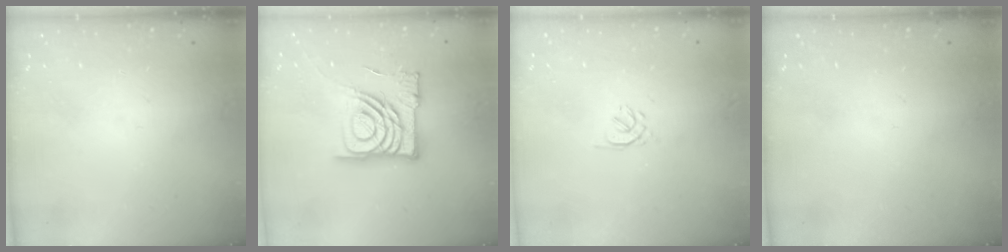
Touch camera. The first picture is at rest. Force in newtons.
{"total": 14.9, "press": 14.8, "slide": 1.8}
{"total": 1.6, "press": 1.5, "slide": 0.5}
{"total": 0.0}